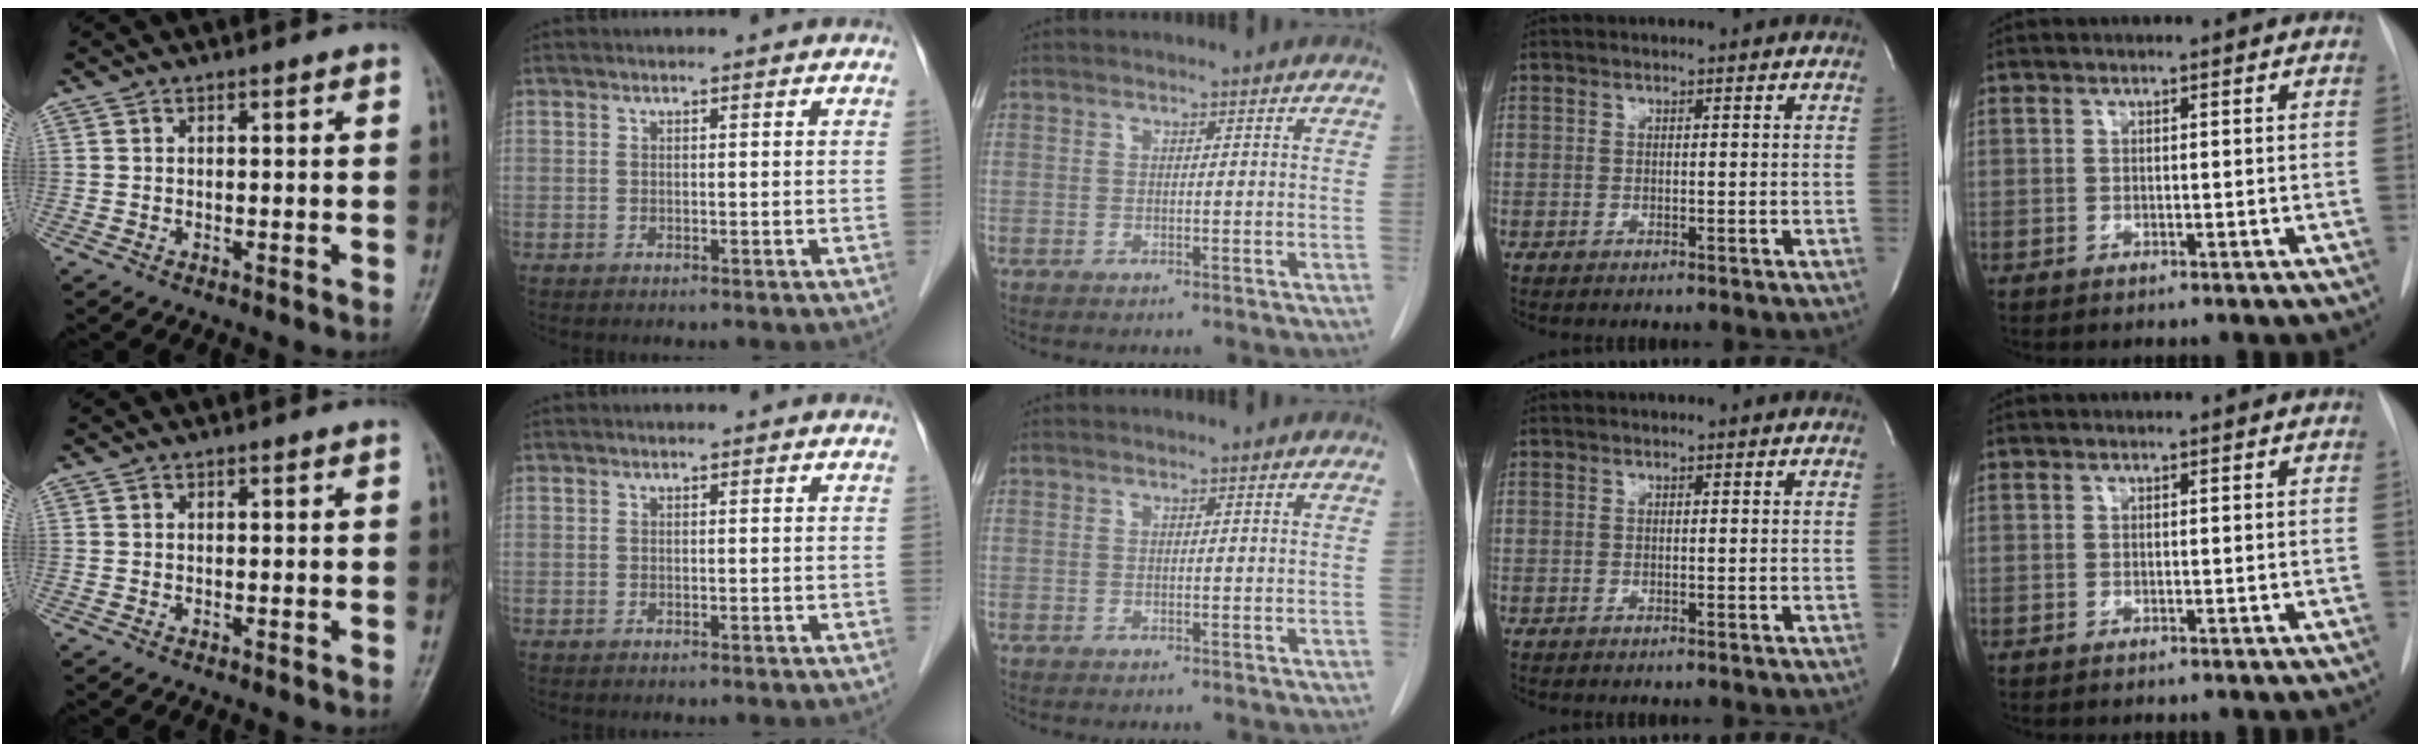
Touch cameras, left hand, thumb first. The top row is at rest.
{}